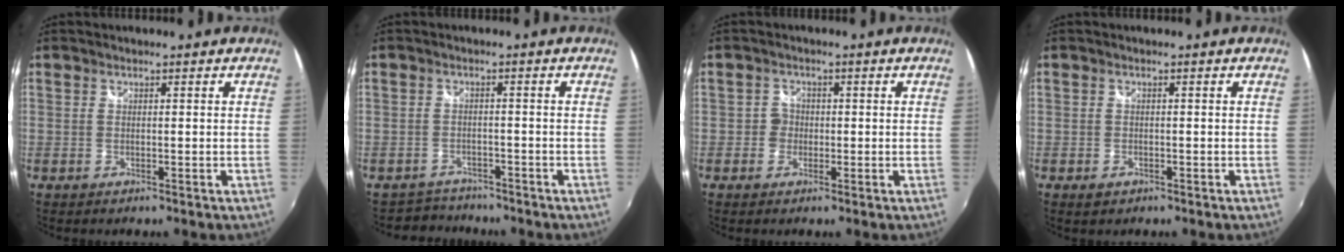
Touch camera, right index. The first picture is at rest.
{"total": 4.0, "force": [-3.5, 1.9, -0.4], "torque": [-0.010, 0.007, -0.060]}
{"total": 2.3, "force": [-0.8, 2.1, 0.2], "torque": [-0.004, 0.007, -0.016]}
{"total": 1.6, "force": [-0.9, 1.2, 0.7], "torque": [-0.015, -0.001, -0.011]}